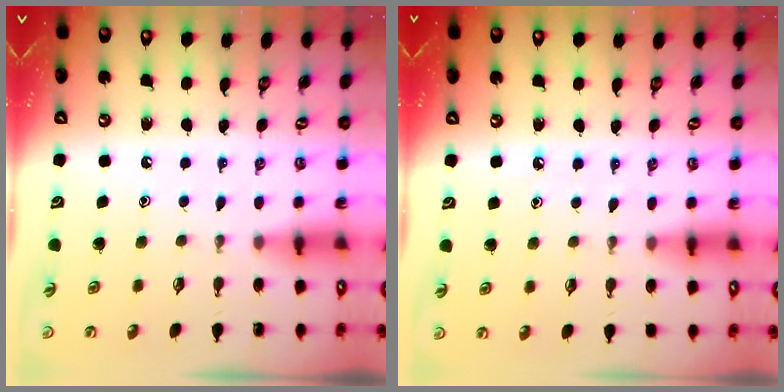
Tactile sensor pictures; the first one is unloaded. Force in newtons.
{"total": 3.5, "press": 3.4, "slide": 0.5}